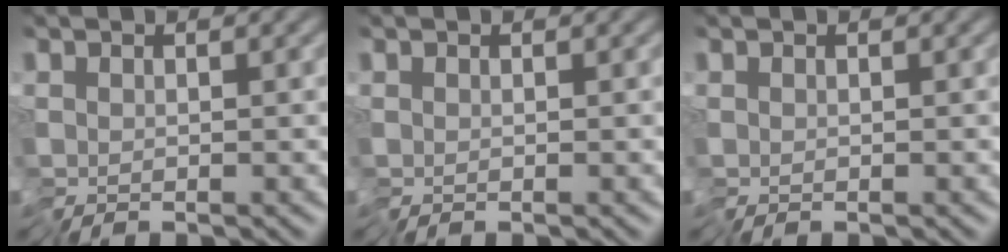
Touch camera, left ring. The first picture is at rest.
{"total": 0.0}
{"total": 0.0}